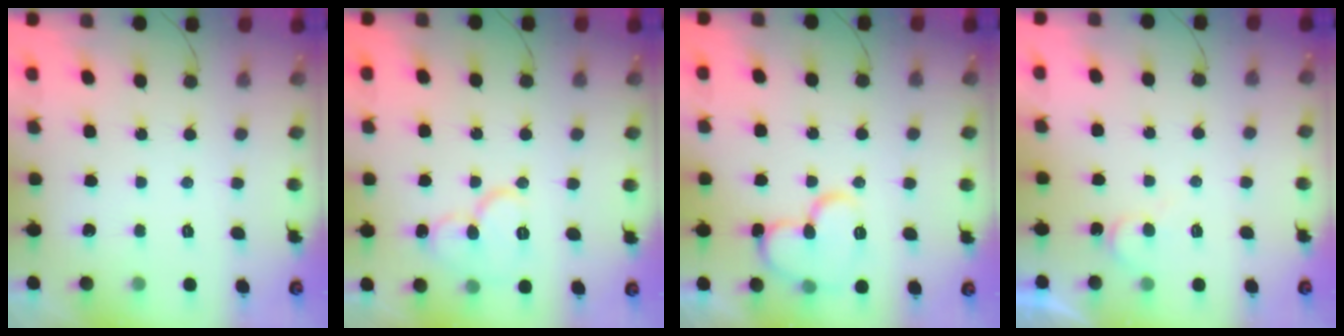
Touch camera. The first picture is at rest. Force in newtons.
{"total": 10.3, "press": 10.2, "slide": 1.2}
{"total": 11.9, "press": 11.8, "slide": 1.9}
{"total": 5.9, "press": 5.9, "slide": 0.6}